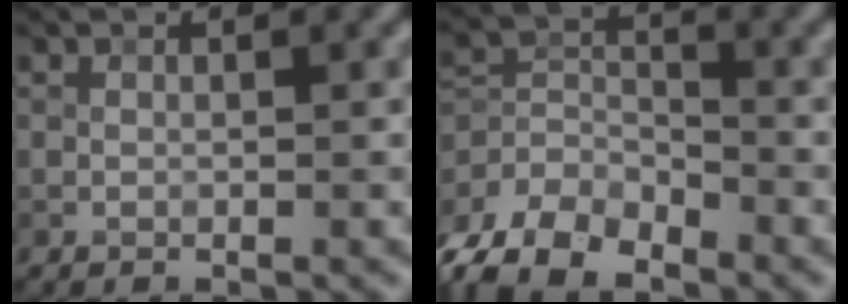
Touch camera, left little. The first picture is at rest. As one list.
[{"total": 8.0, "force": [-6.3, 3.9, 3.1], "torque": [-0.045, -0.009, -0.120]}]